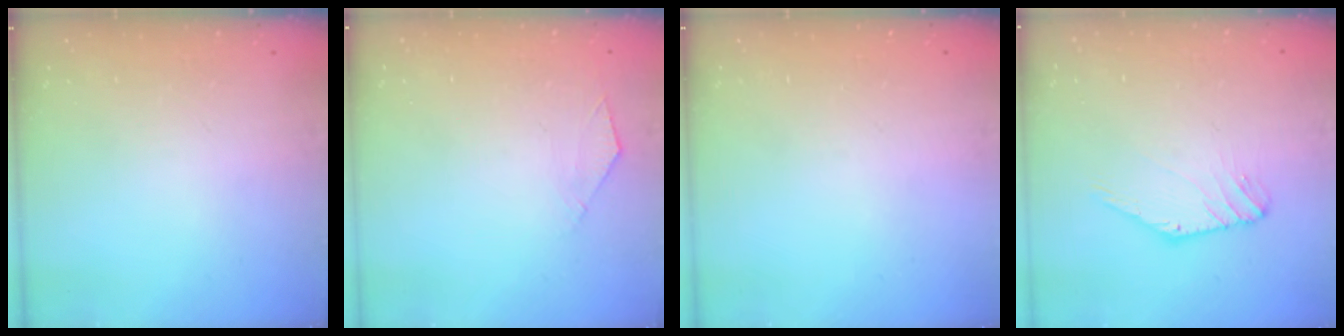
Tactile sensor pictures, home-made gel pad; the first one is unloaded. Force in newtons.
{"total": 3.6, "press": 3.6, "slide": 0.6}
{"total": 2.8, "press": 2.8, "slide": 0.5}
{"total": 0.0}